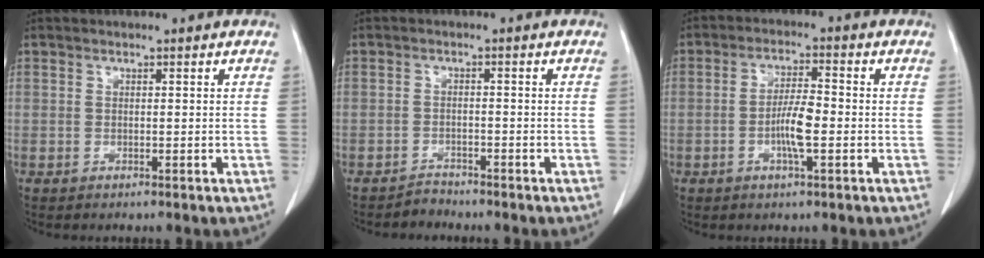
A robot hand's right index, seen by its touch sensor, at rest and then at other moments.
{"total": 1.7, "force": [-1.6, 0.4, -0.6], "torque": [0.015, -0.003, -0.028]}
{"total": 5.6, "force": [-1.4, 0.8, 5.3], "torque": [-0.106, 0.001, -0.027]}